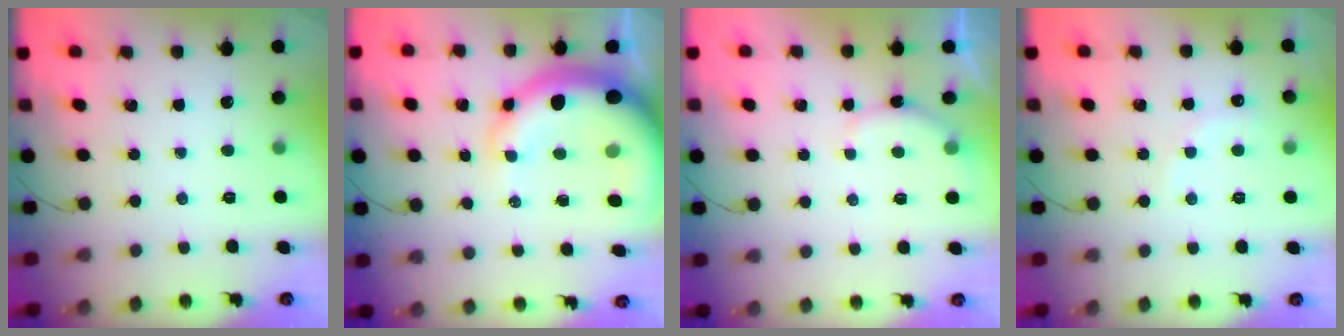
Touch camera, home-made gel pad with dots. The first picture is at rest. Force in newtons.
{"total": 16.2, "press": 15.5, "slide": 4.6}
{"total": 5.2, "press": 5.1, "slide": 0.9}
{"total": 6.5, "press": 6.4, "slide": 1.2}